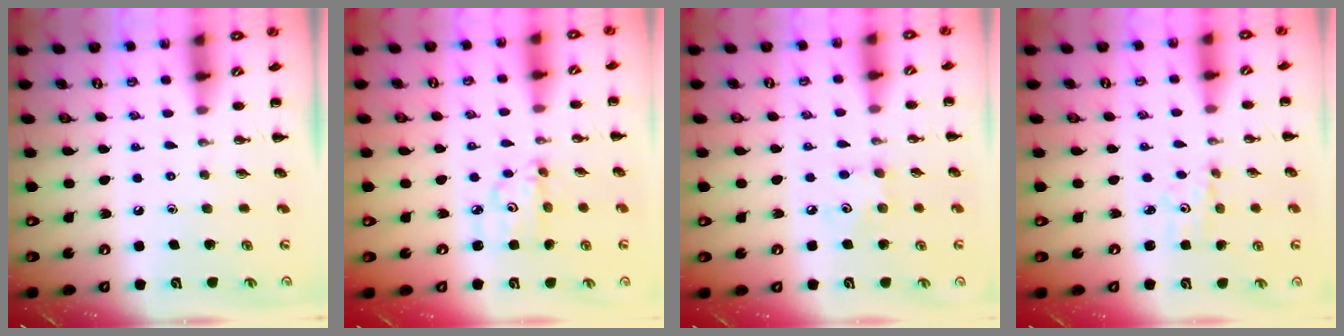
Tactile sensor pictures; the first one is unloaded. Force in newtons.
{"total": 4.8, "press": 4.8, "slide": 0.3}
{"total": 4.8, "press": 4.7, "slide": 1.1}
{"total": 2.3, "press": 2.2, "slide": 0.7}